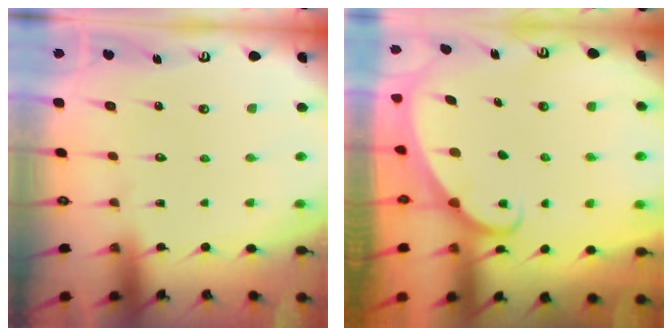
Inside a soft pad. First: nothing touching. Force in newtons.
{"total": 1.6, "press": 1.6, "slide": 0.1}